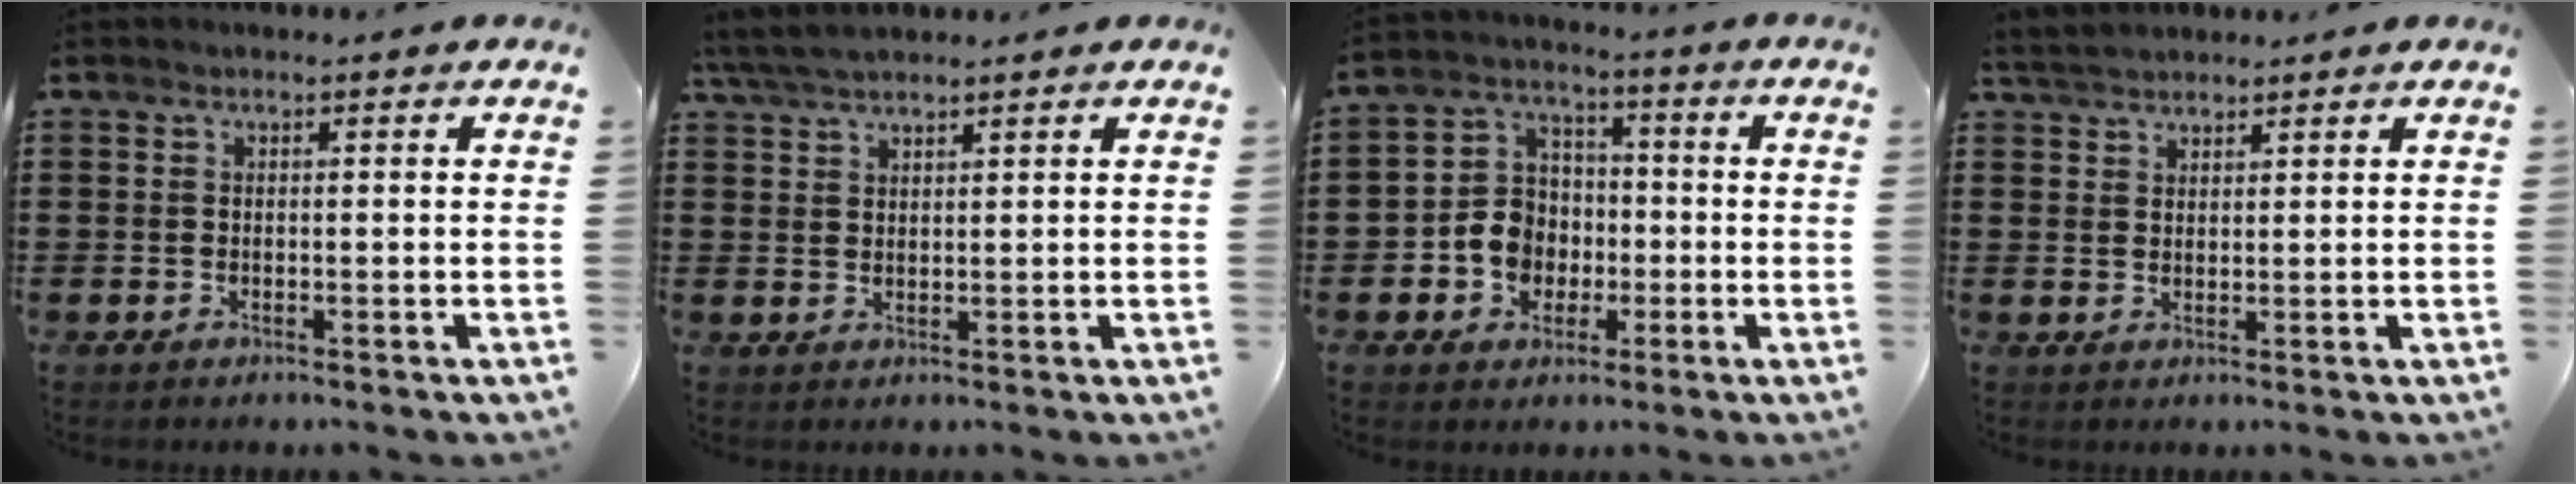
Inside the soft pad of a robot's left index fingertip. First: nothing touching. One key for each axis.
{"total": 3.6, "fx": 3.1, "fy": 0.6, "fz": 1.6, "tx": -0.040, "ty": 0.001, "tz": 0.060}
{"total": 7.2, "fx": -1.8, "fy": 6.5, "fz": 2.6, "tx": -0.076, "ty": 0.020, "tz": -0.033}
{"total": 2.6, "fx": 2.5, "fy": 0.6, "fz": 0.4, "tx": -0.015, "ty": 0.002, "tz": 0.050}